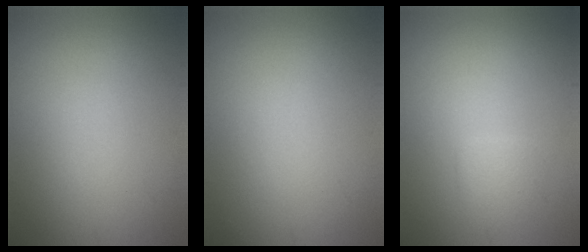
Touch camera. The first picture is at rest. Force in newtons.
{"total": 0.0}
{"total": 1.4, "press": 1.3, "slide": 0.3}